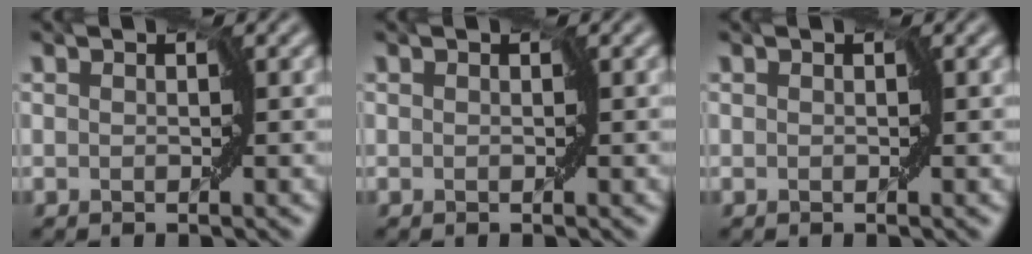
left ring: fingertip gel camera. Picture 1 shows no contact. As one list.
[{"total": 0.0}, {"total": 0.0}]